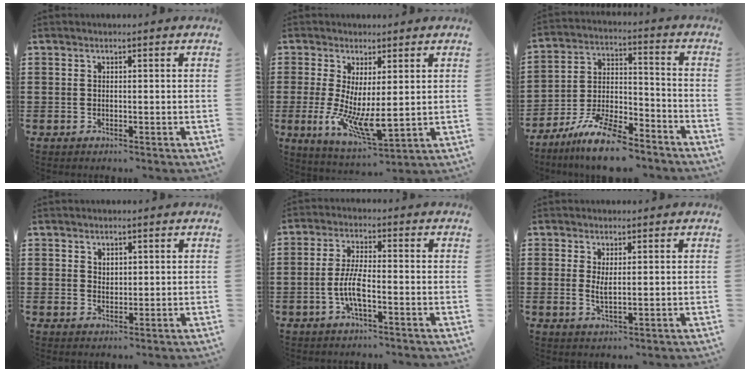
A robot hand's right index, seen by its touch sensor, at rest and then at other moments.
{"total": 6.5, "force": [0.2, 1.9, 6.2], "torque": [-0.115, -0.032, 0.004]}
{"total": 11.2, "force": [-9.5, 2.5, 5.5], "torque": [-0.104, 0.029, -0.181]}
{"total": 1.7, "force": [1.3, 1.1, 0.3], "torque": [-0.008, 0.004, 0.024]}
{"total": 5.4, "force": [-1.7, 1.2, 4.9], "torque": [-0.121, -0.011, -0.041]}
{"total": 2.4, "force": [0.7, 0.5, 2.2], "torque": [-0.043, 0.000, 0.013]}